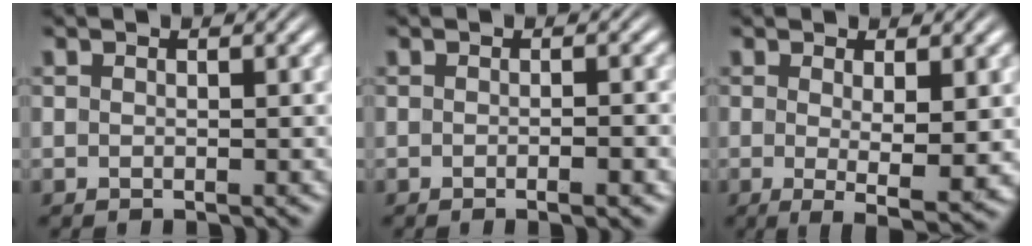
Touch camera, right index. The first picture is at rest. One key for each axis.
{"total": 1.1, "fx": -0.8, "fy": -0.1, "fz": 0.8, "tx": -0.011, "ty": 0.004, "tz": -0.018}
{"total": 4.3, "fx": -1.3, "fy": 0.9, "fz": 4.0, "tx": -0.065, "ty": -0.034, "tz": -0.009}